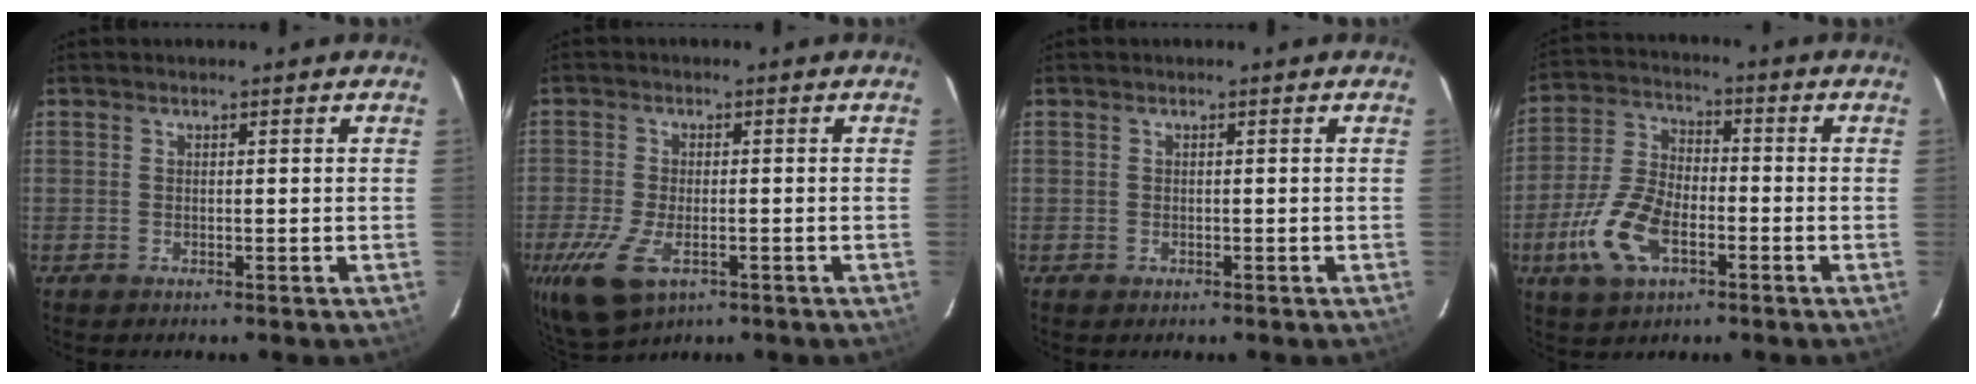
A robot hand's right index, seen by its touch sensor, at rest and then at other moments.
{"total": 10.8, "force": [-4.9, 5.5, 7.9], "torque": [-0.184, -0.033, -0.085]}
{"total": 0.7, "force": [-0.3, 0.6, 0.1], "torque": [0.001, 0.000, -0.003]}
{"total": 12.4, "force": [-5.1, 6.4, 9.4], "torque": [-0.211, 0.001, -0.095]}